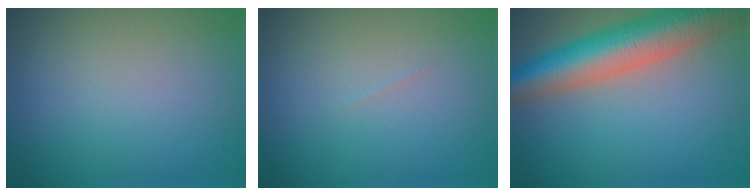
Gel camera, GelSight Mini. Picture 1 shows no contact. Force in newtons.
{"total": 0.0}
{"total": 9.5, "press": 9.5, "slide": 0.5}